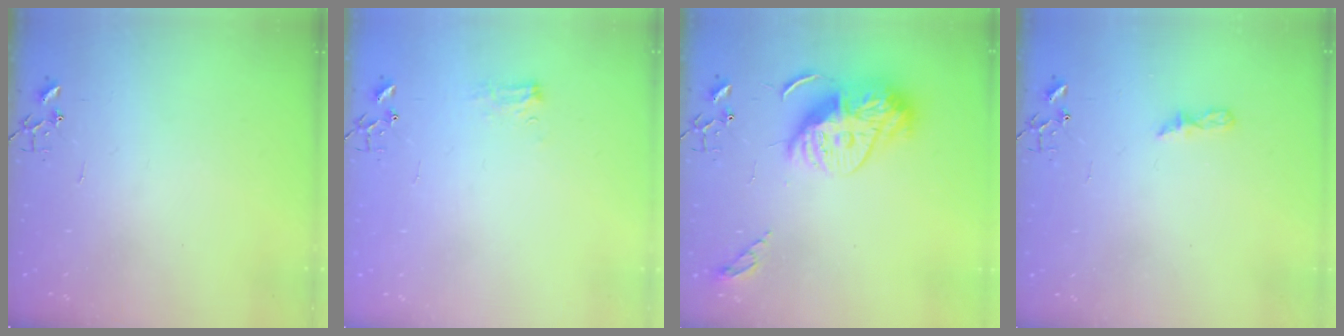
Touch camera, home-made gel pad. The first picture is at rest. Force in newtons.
{"total": 7.3, "press": 7.2, "slide": 0.9}
{"total": 16.0, "press": 16.0, "slide": 0.9}
{"total": 5.3, "press": 5.3, "slide": 0.6}